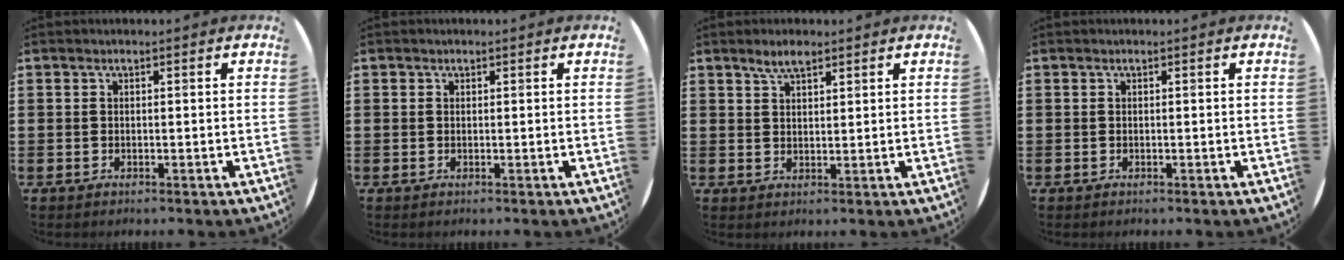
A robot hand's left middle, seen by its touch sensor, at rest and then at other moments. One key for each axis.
{"total": 0.0}
{"total": 3.0, "fx": 2.5, "fy": 0.9, "fz": 1.5, "tx": -0.023, "ty": 0.002, "tz": 0.043}
{"total": 0.0}